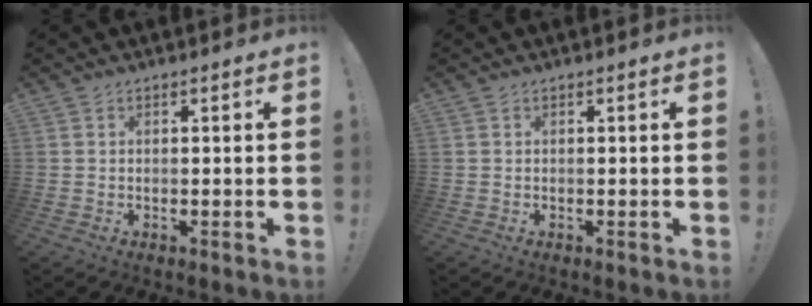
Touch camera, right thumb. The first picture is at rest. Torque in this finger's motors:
{"motor_torque": [0.00, 0.00, 0.10, -0.09, 0.01]}